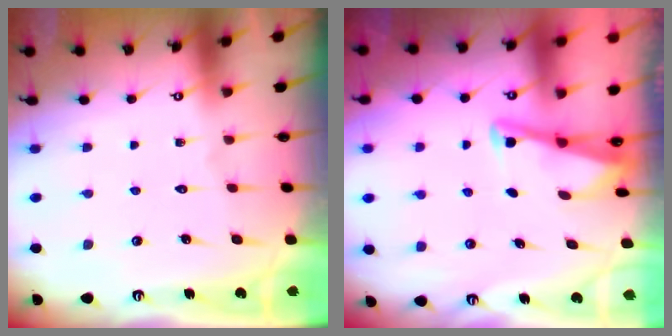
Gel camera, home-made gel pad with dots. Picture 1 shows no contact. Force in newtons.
{"total": 2.9, "press": 2.9, "slide": 0.4}